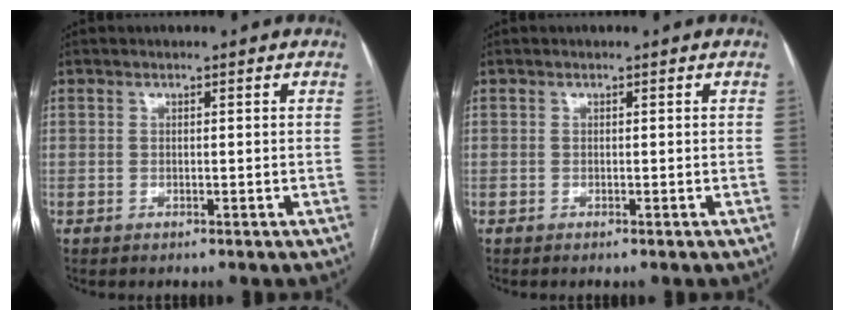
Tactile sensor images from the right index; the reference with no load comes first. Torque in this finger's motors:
{"motor_torque": [0.10, 0.07, -0.02, 0.00]}